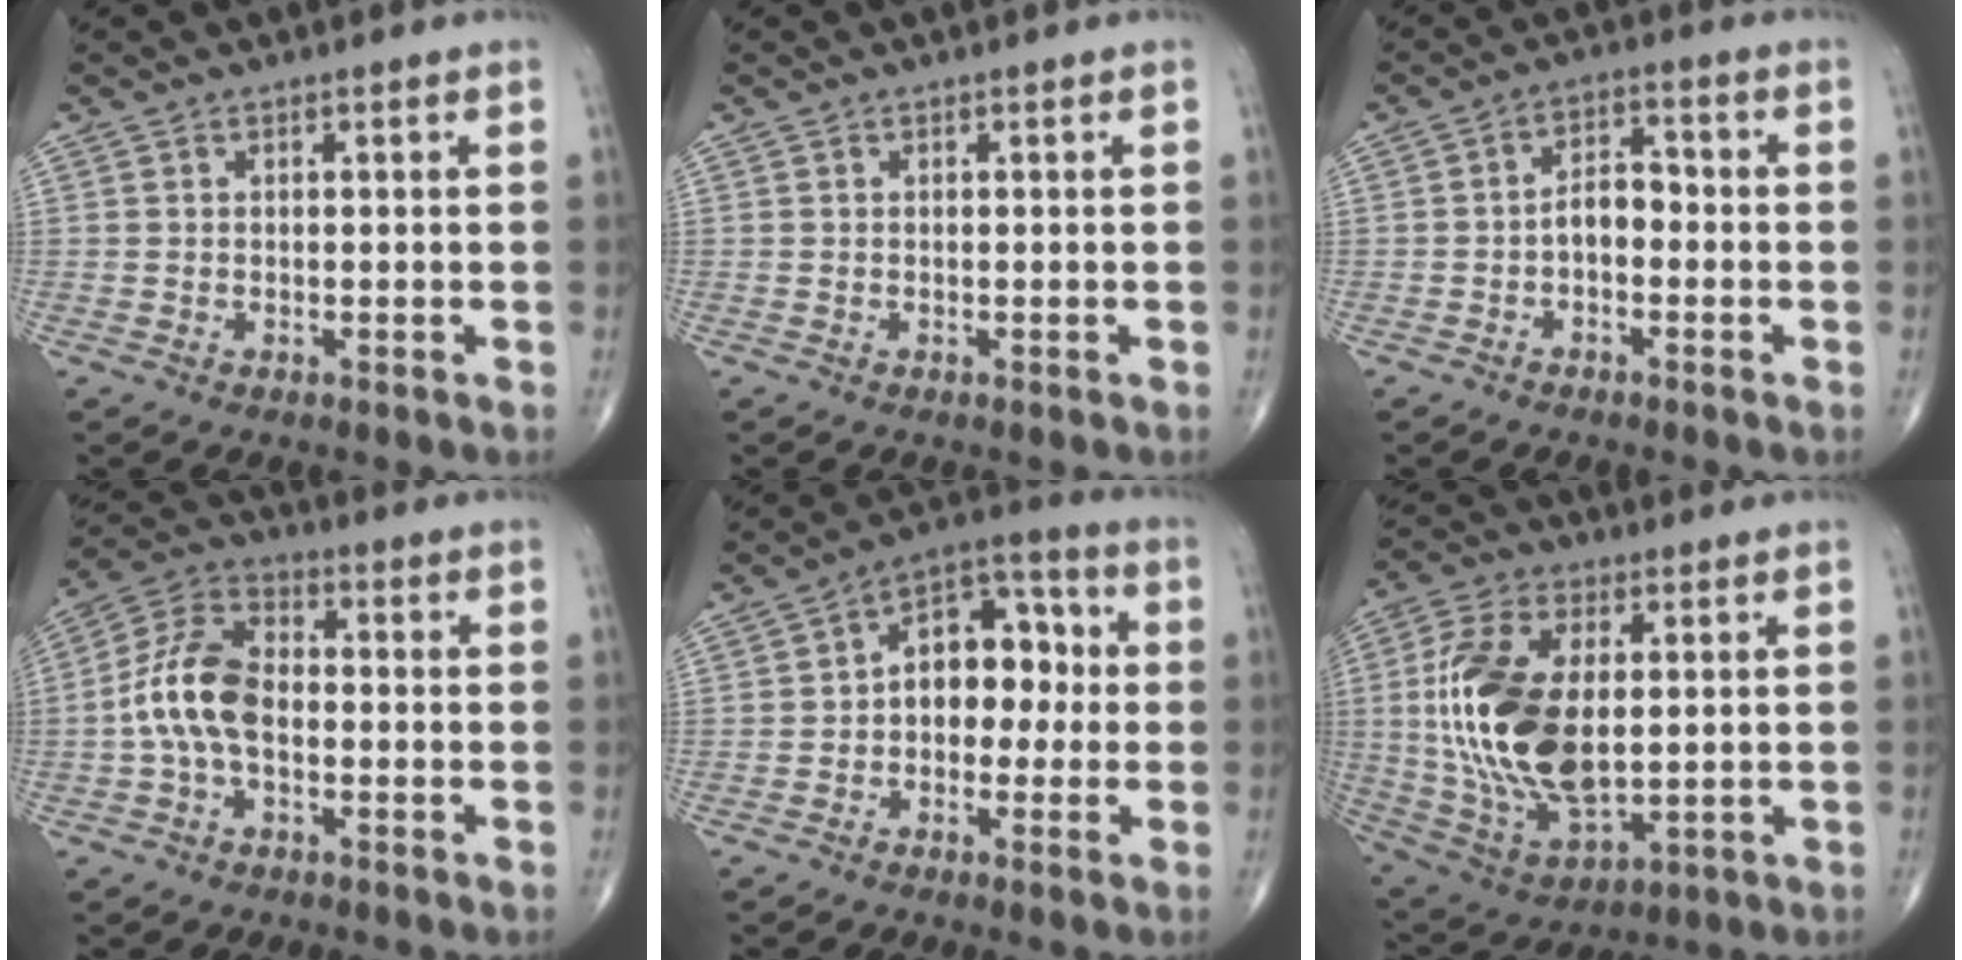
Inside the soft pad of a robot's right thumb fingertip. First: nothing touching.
{"total": 0.0}
{"total": 4.7, "force": [-1.3, 2.8, 3.5], "torque": [-0.047, 0.026, -0.031]}
{"total": 10.7, "force": [-1.5, 6.2, 8.6], "torque": [-0.172, 0.036, -0.039]}
{"total": 11.2, "force": [0.0, 7.5, 8.3], "torque": [-0.084, 0.039, -0.015]}
{"total": 20.8, "force": [1.7, 11.1, 17.5], "torque": [-0.357, -0.013, 0.038]}